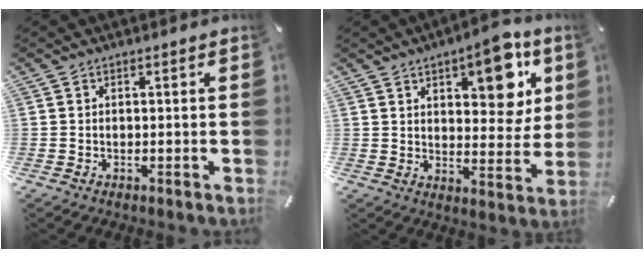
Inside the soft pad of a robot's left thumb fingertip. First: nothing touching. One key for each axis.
{"total": 12.7, "fx": 6.6, "fy": 5.9, "fz": 9.1, "tx": -0.098, "ty": -0.037, "tz": 0.105}